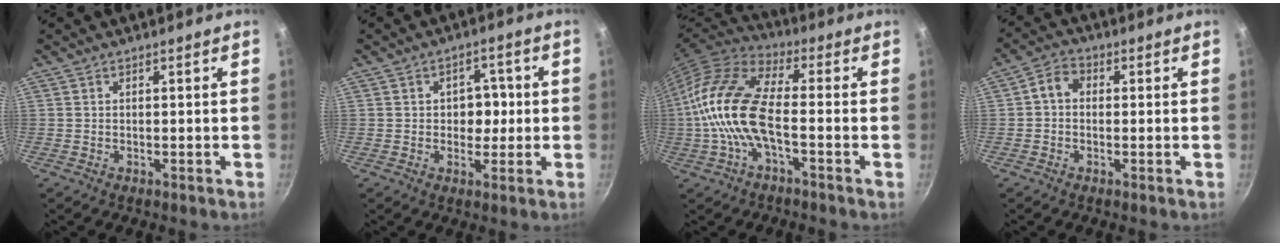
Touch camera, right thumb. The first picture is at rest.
{"total": 5.4, "force": [0.1, 4.3, 3.3], "torque": [-0.003, 0.008, -0.002]}
{"total": 15.3, "force": [-2.5, 6.4, 13.7], "torque": [-0.275, 0.032, -0.069]}
{"total": 4.1, "force": [0.2, 3.2, 2.6], "torque": [-0.044, 0.014, -0.009]}